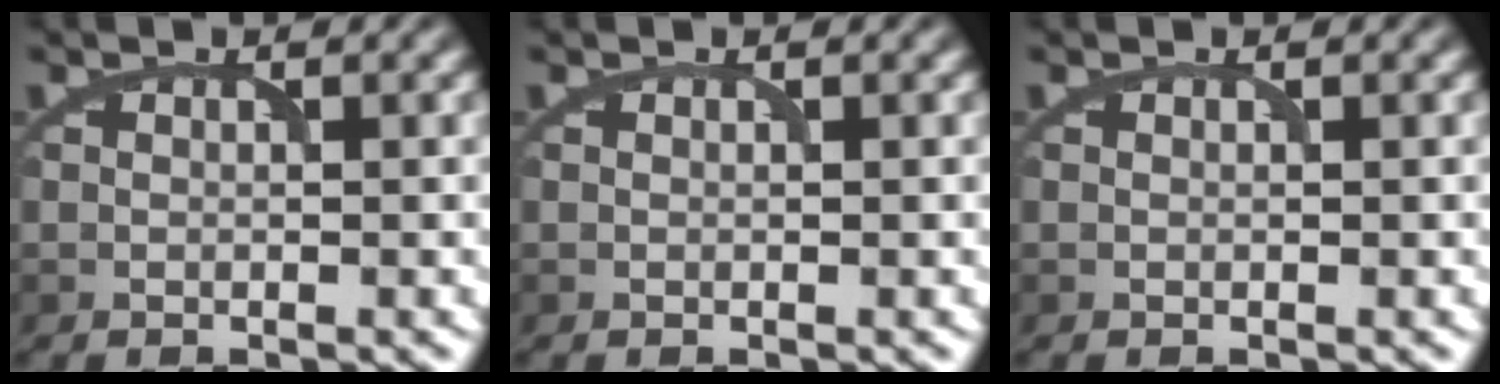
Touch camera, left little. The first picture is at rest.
{"total": 0.0}
{"total": 0.0}